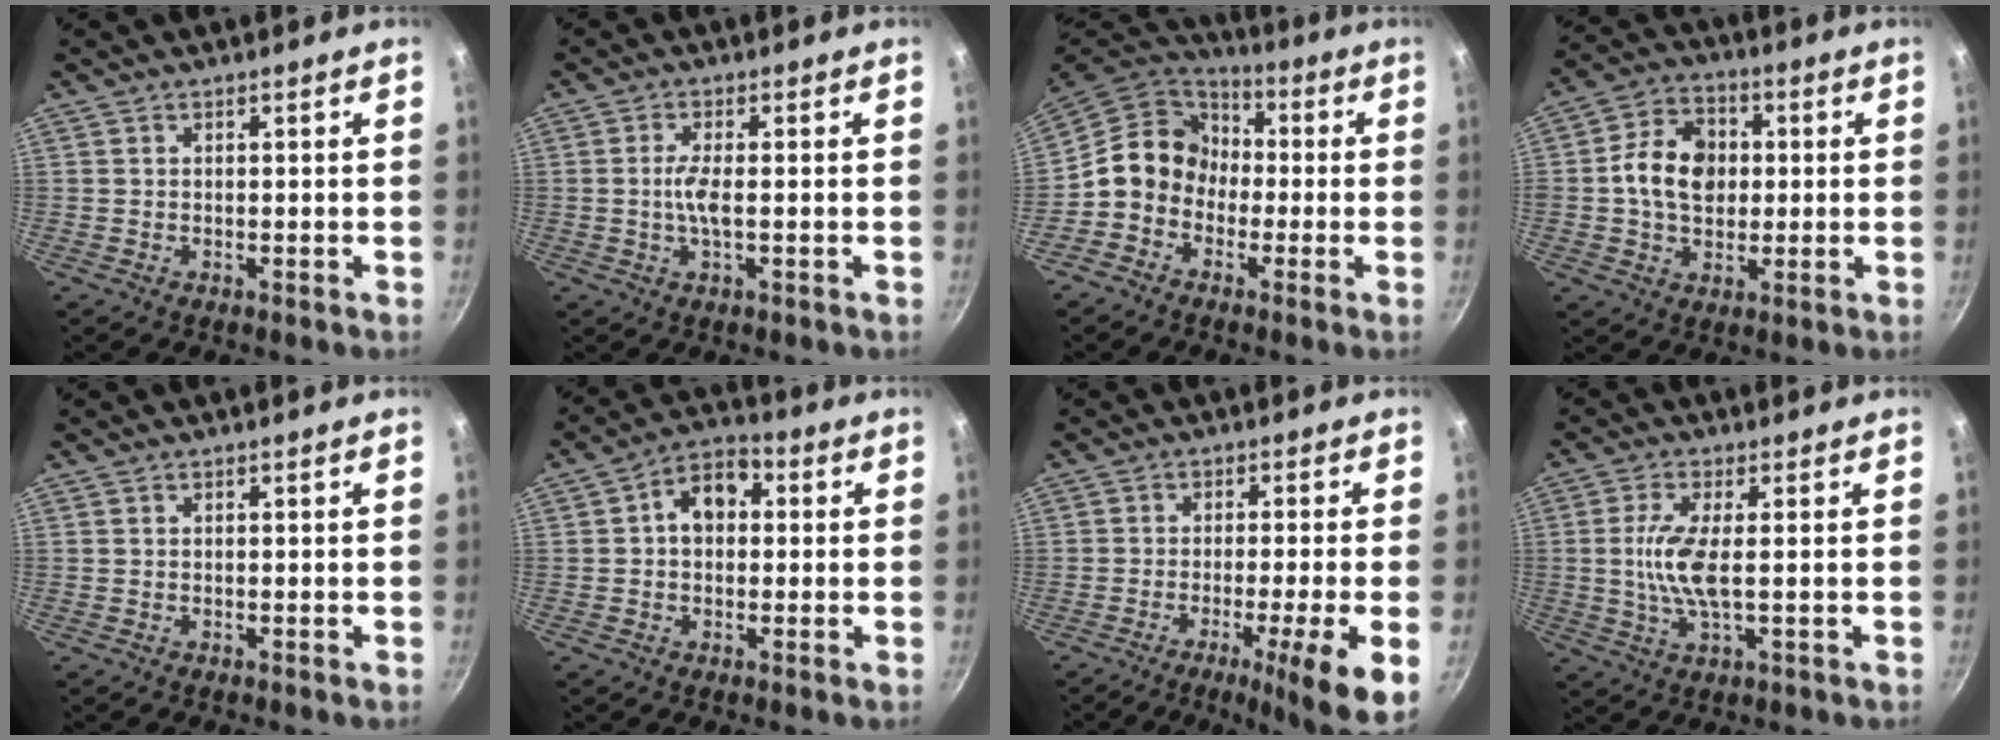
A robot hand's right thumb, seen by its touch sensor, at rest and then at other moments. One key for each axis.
{"total": 3.6, "fx": -0.3, "fy": 0.9, "fz": 3.5, "tx": -0.083, "ty": 0.002, "tz": -0.009}
{"total": 11.7, "fx": -1.6, "fy": 10.2, "fz": 5.5, "tx": -0.056, "ty": 0.043, "tz": -0.053}
{"total": 11.6, "fx": 0.7, "fy": 8.9, "fz": 7.4, "tx": -0.103, "ty": 0.014, "tz": -0.001}
{"total": 0.0}
{"total": 8.2, "fx": 1.2, "fy": 5.9, "fz": 5.5, "tx": -0.048, "ty": 0.022, "tz": 0.004}
{"total": 11.1, "fx": -4.3, "fy": 0.7, "fz": 10.2, "tx": -0.146, "ty": 0.010, "tz": -0.064}
{"total": 7.5, "fx": 0.2, "fy": 2.2, "fz": 7.2, "tx": -0.160, "ty": -0.003, "tz": 0.002}